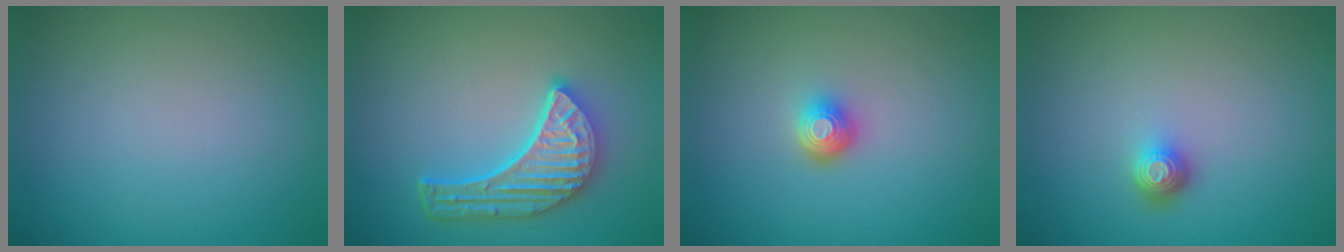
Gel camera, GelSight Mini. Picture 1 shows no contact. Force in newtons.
{"total": 5.7, "press": 4.3, "slide": 3.6}
{"total": 2.0, "press": 1.5, "slide": 1.3}
{"total": 1.7, "press": 1.3, "slide": 1.1}